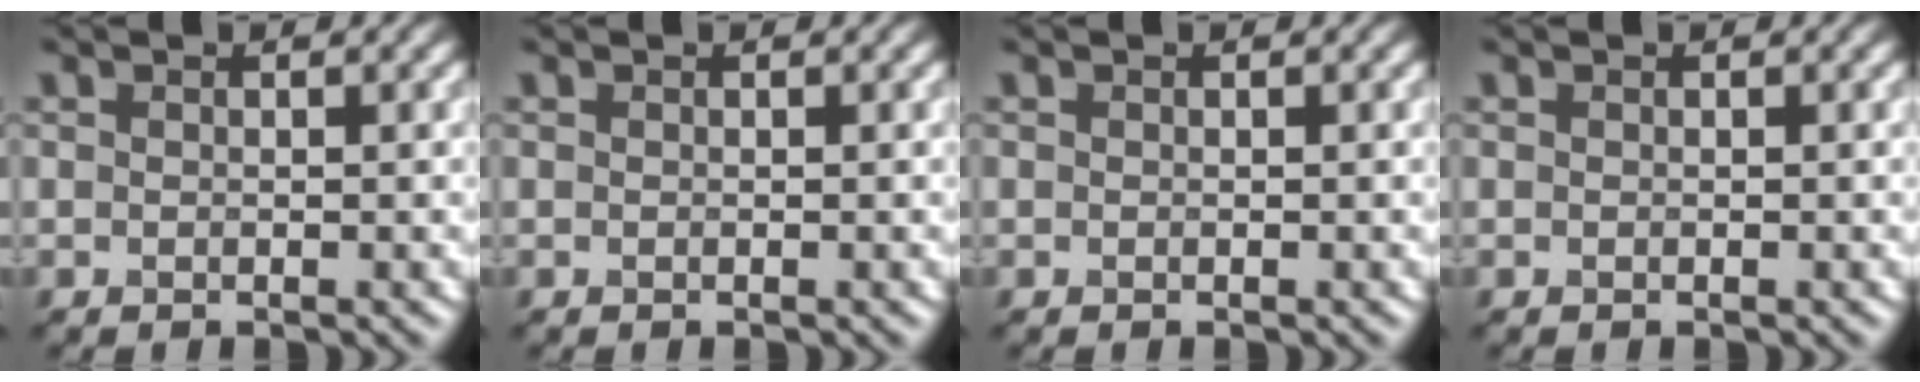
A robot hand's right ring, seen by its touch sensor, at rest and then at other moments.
{"total": 0.0}
{"total": 0.0}
{"total": 0.0}